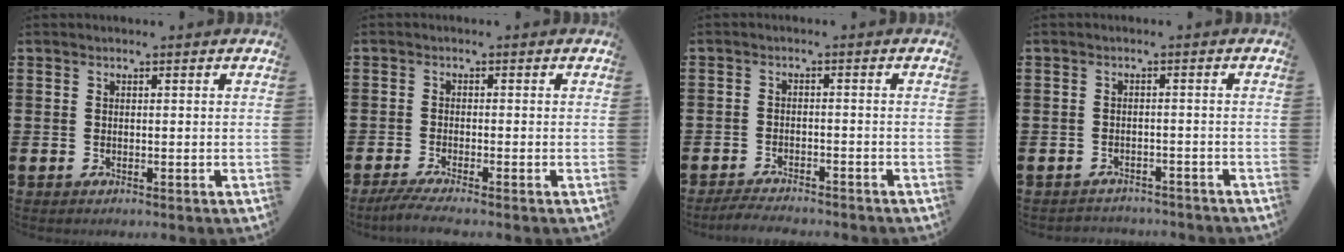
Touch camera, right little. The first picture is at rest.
{"total": 2.0, "force": [-1.5, 0.0, 1.3], "torque": [-0.021, 0.000, -0.027]}
{"total": 2.3, "force": [-2.3, 0.1, 0.3], "torque": [-0.008, 0.005, -0.047]}
{"total": 1.5, "force": [-1.5, 0.1, -0.2], "torque": [-0.002, 0.003, -0.035]}